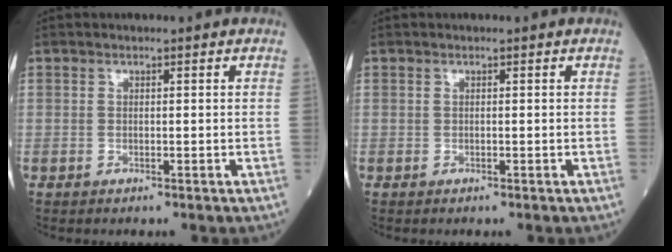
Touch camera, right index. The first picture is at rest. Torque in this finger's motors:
{"motor_torque": [0.04, -0.04, 0.00, 0.01]}